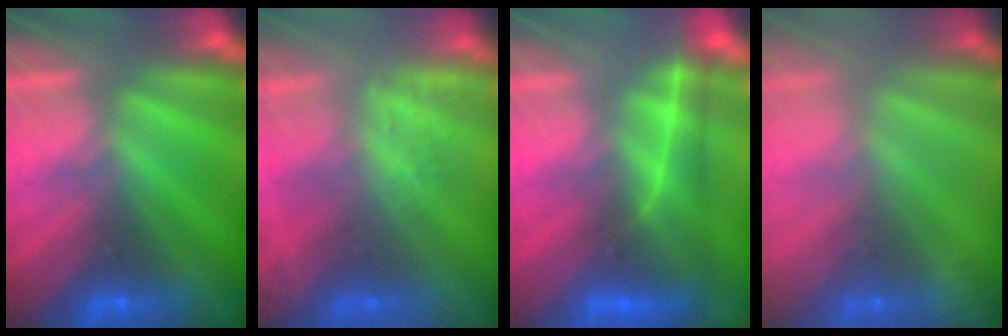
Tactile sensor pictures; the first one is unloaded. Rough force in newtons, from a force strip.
{"total": 2.6}
{"total": 3.9}
{"total": 2.4}